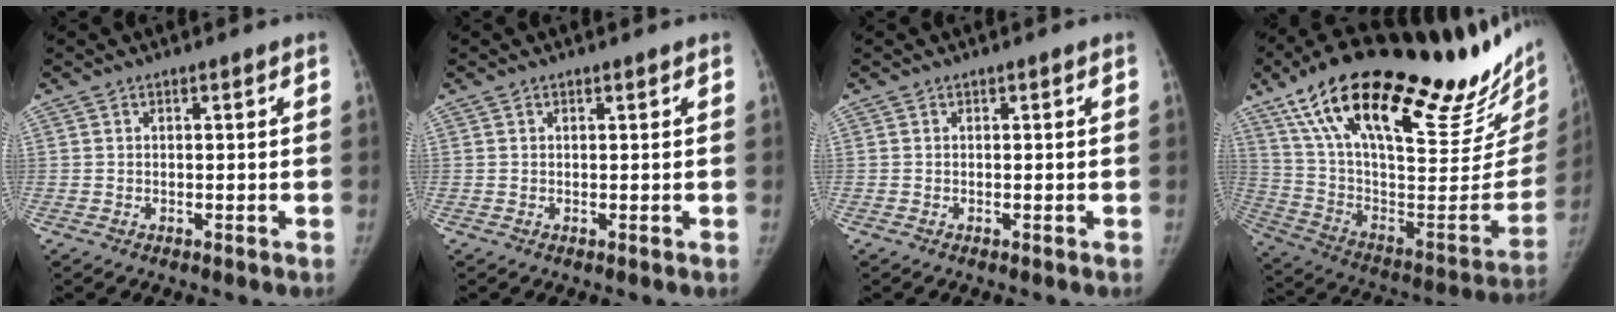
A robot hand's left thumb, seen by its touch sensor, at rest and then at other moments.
{"total": 0.0}
{"total": 0.0}
{"total": 43.2, "force": [26.8, 13.9, 30.9], "torque": [-0.401, -0.031, 0.434]}